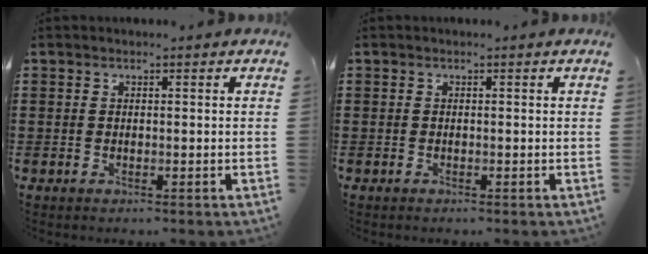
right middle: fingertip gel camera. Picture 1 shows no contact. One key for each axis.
{"total": 0.0}